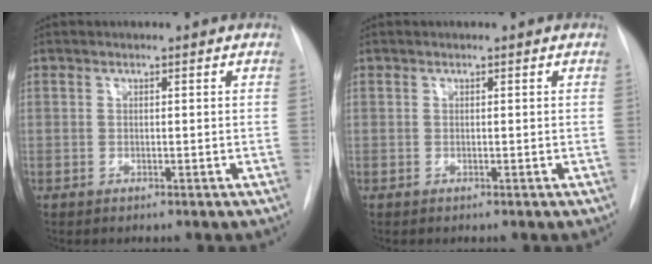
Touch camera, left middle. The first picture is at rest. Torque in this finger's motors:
{"motor_torque": [-0.05, 0.02, 0.03, 0.00]}